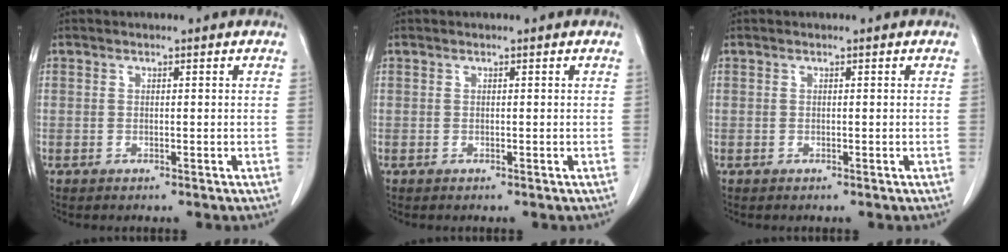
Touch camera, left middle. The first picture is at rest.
{"total": 0.0}
{"total": 0.0}